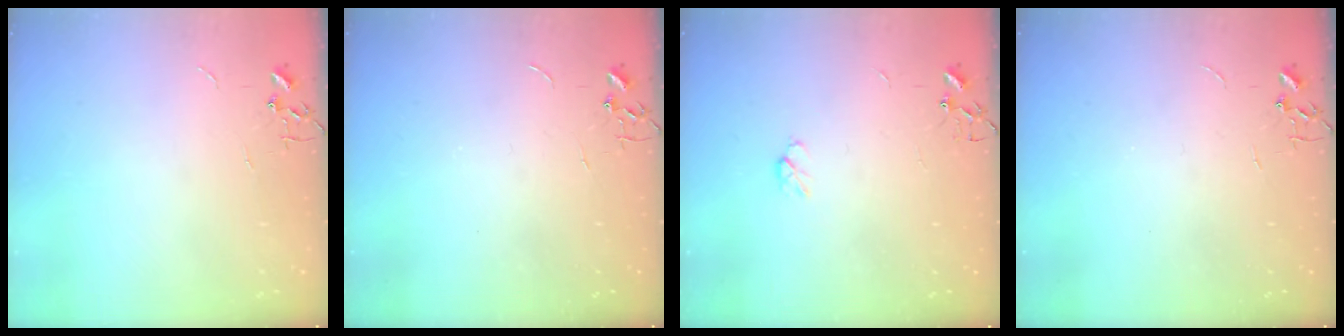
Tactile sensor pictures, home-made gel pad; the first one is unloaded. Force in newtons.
{"total": 0.0}
{"total": 3.7, "press": 3.7, "slide": 0.7}
{"total": 0.0}